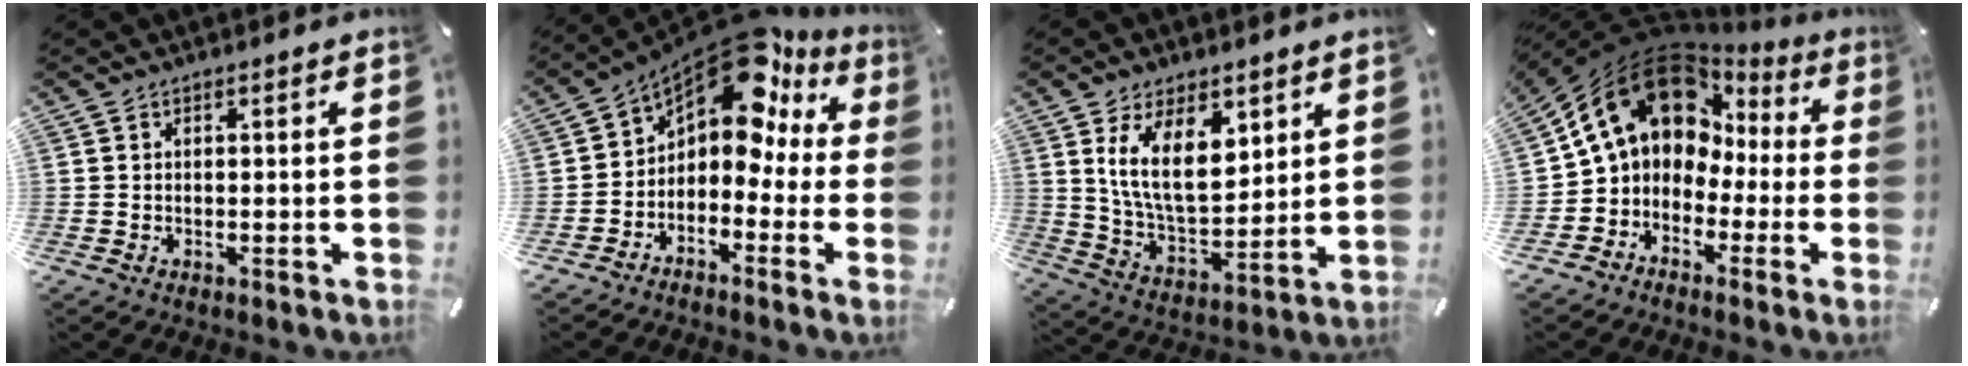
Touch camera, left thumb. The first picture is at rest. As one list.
[{"total": 12.8, "force": [8.7, 5.4, 7.7], "torque": [-0.146, -0.079, 0.146]}, {"total": 14.3, "force": [6.4, 8.0, 10.0], "torque": [-0.195, -0.025, 0.115]}, {"total": 14.3, "force": [5.5, 11.3, 6.7], "torque": [-0.133, -0.022, 0.104]}]